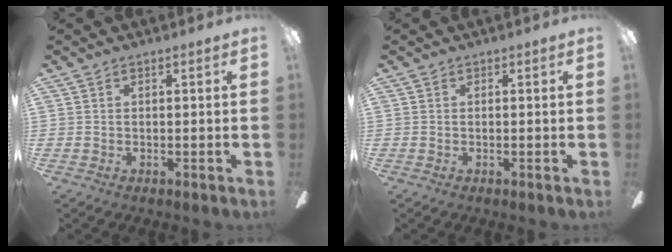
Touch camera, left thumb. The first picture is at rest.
{"total": 0.0}